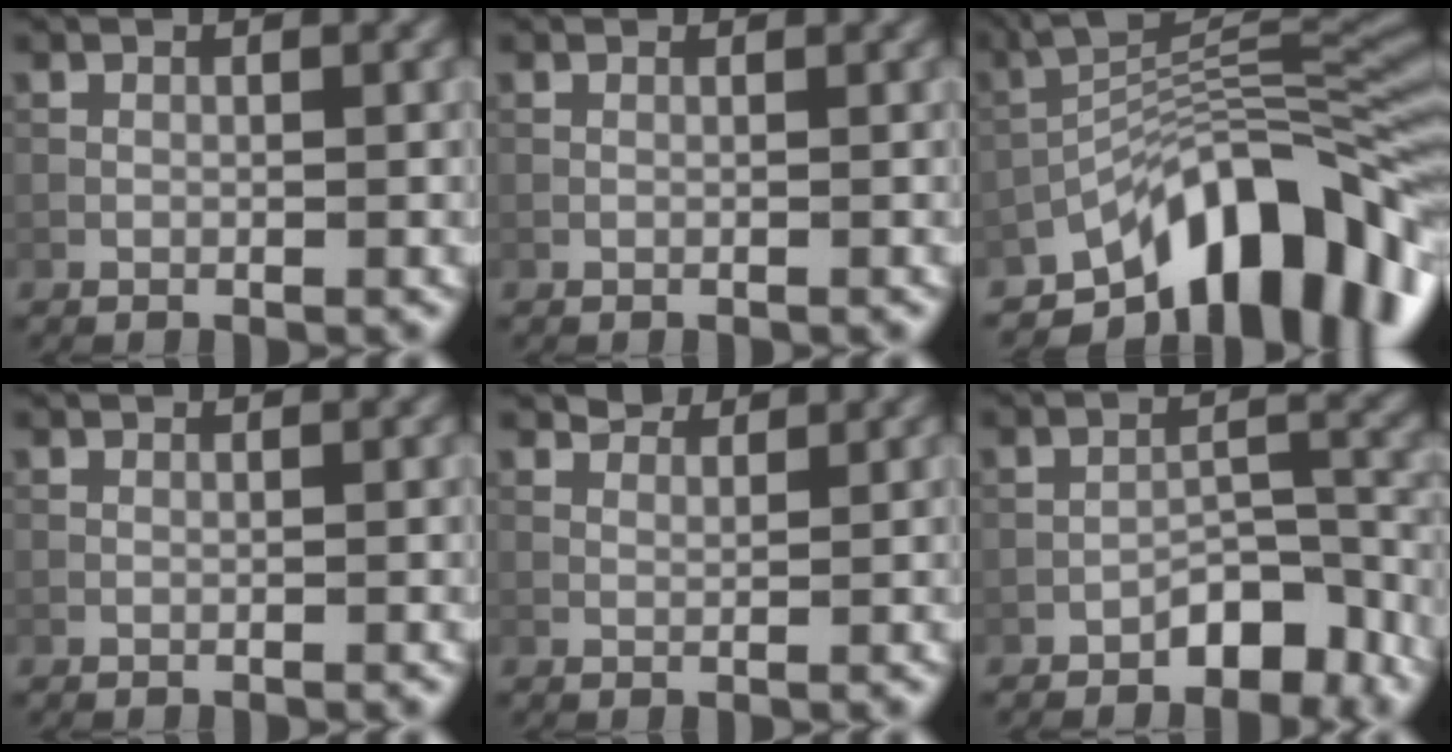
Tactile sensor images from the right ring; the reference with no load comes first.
{"total": 0.7, "force": [0.6, 0.2, 0.2], "torque": [-0.008, -0.004, 0.001]}
{"total": 12.8, "force": [-7.5, 5.1, 9.0], "torque": [-0.123, 0.015, -0.134]}
{"total": 1.0, "force": [0.9, 0.2, 0.4], "torque": [-0.013, -0.001, 0.004]}
{"total": 2.2, "force": [2.0, 0.6, 0.6], "torque": [-0.017, -0.006, 0.037]}
{"total": 4.1, "force": [-3.0, 1.8, 2.2], "torque": [-0.025, 0.015, -0.049]}